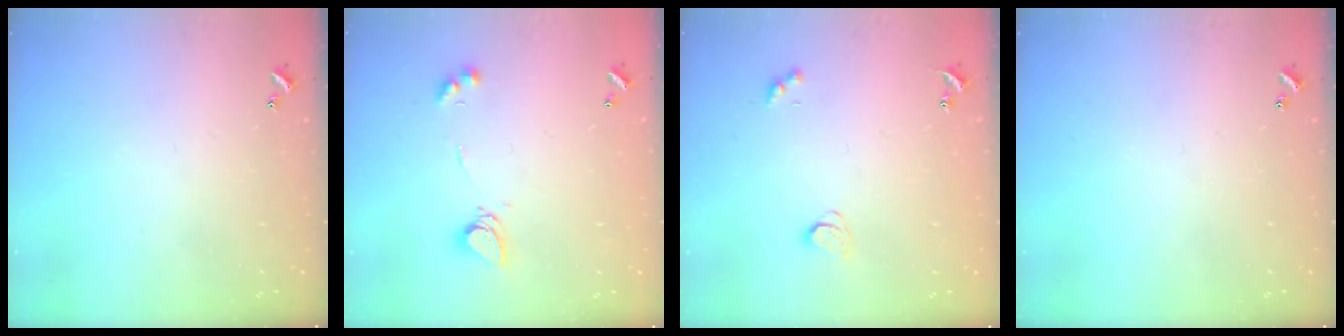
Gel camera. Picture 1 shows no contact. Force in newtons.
{"total": 6.0, "press": 6.0, "slide": 0.4}
{"total": 1.7, "press": 1.6, "slide": 0.4}
{"total": 0.0}